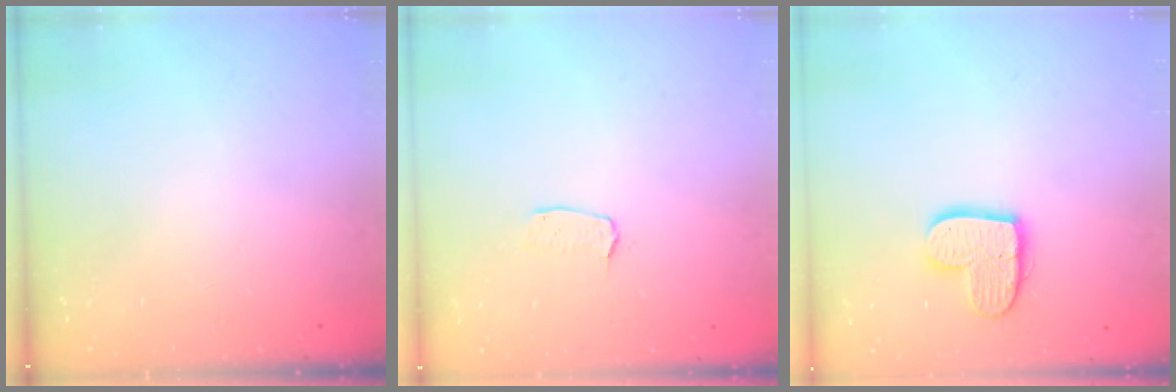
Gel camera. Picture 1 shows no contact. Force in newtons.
{"total": 2.9, "press": 2.9, "slide": 0.2}
{"total": 12.2, "press": 12.1, "slide": 1.1}